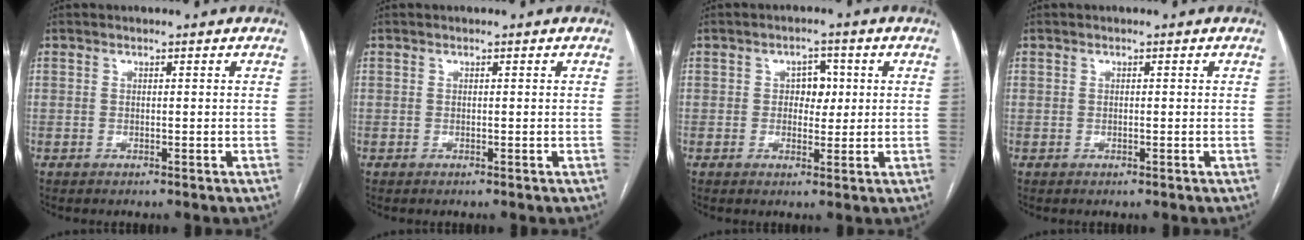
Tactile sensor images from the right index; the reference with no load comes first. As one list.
[{"total": 0.0}, {"total": 3.5, "force": [0.6, 2.4, 2.6], "torque": [-0.031, 0.010, 0.010]}, {"total": 0.0}]